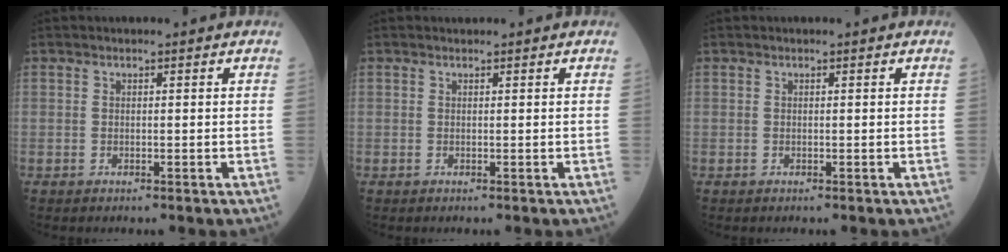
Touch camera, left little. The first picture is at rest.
{"total": 0.0}
{"total": 0.0}